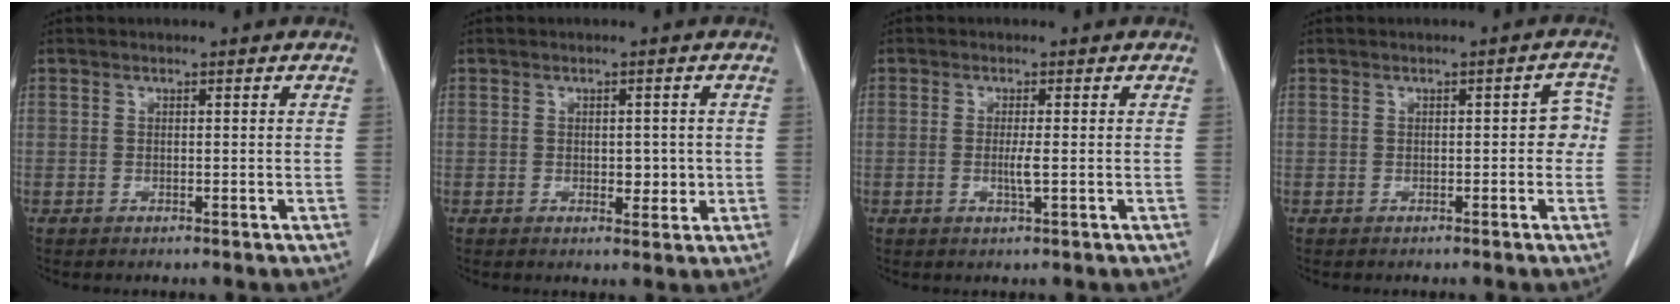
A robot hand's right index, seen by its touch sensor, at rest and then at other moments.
{"total": 2.9, "force": [-0.3, 1.7, 2.4], "torque": [-0.028, -0.001, 0.002]}
{"total": 2.1, "force": [-0.3, 0.0, 2.1], "torque": [-0.044, -0.004, -0.006]}
{"total": 3.2, "force": [-0.3, 1.7, 2.7], "torque": [-0.018, 0.018, -0.006]}